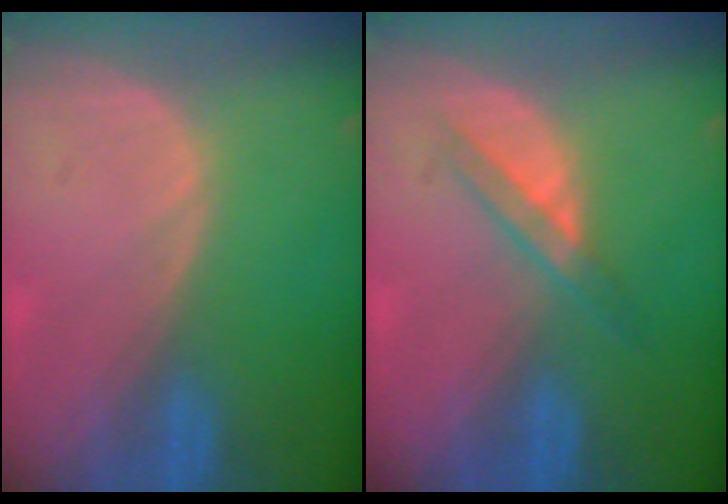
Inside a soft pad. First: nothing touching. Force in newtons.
{"total": 3.1, "press": 3.1, "slide": 0.3}